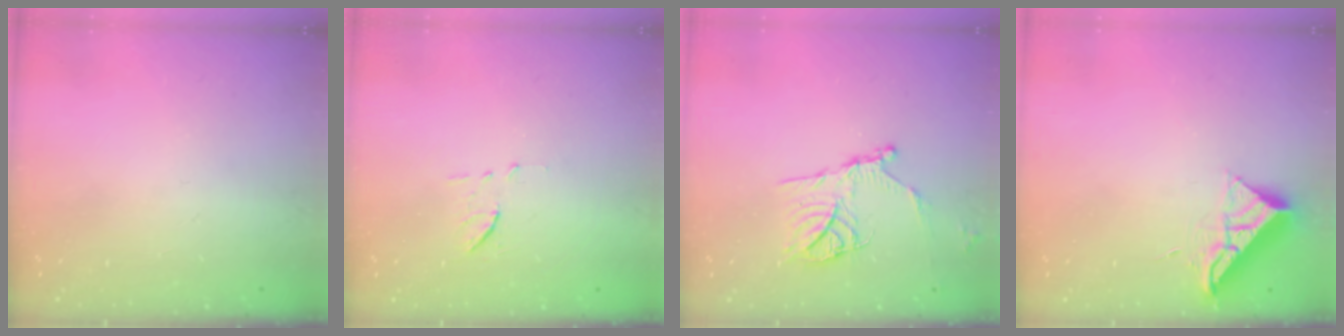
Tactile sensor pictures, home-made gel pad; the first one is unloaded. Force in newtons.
{"total": 6.8, "press": 6.6, "slide": 1.8}
{"total": 13.6, "press": 13.5, "slide": 1.3}
{"total": 10.2, "press": 10.2, "slide": 0.5}